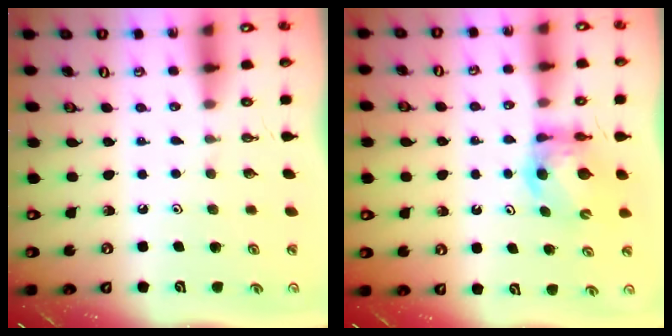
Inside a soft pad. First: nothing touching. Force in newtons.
{"total": 7.4, "press": 7.4, "slide": 0.4}